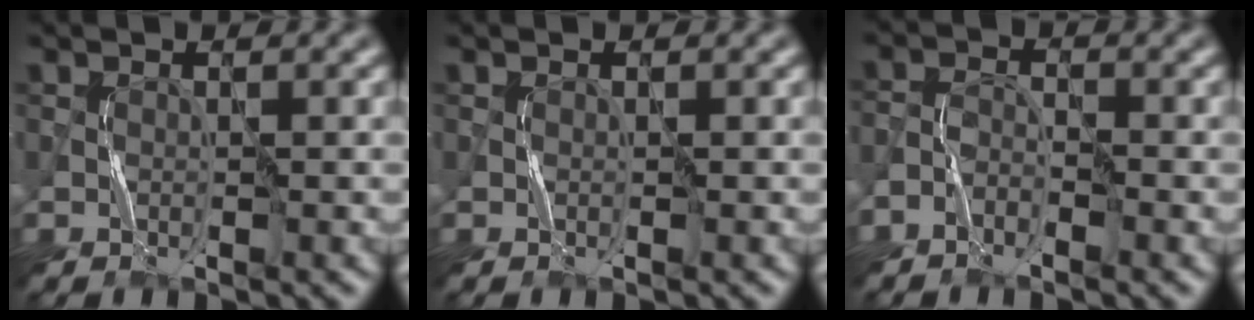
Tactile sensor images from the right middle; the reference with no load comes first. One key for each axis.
{"total": 0.0}
{"total": 1.8, "fx": -1.4, "fy": 0.8, "fz": 0.7, "tx": -0.014, "ty": 0.006, "tz": -0.035}